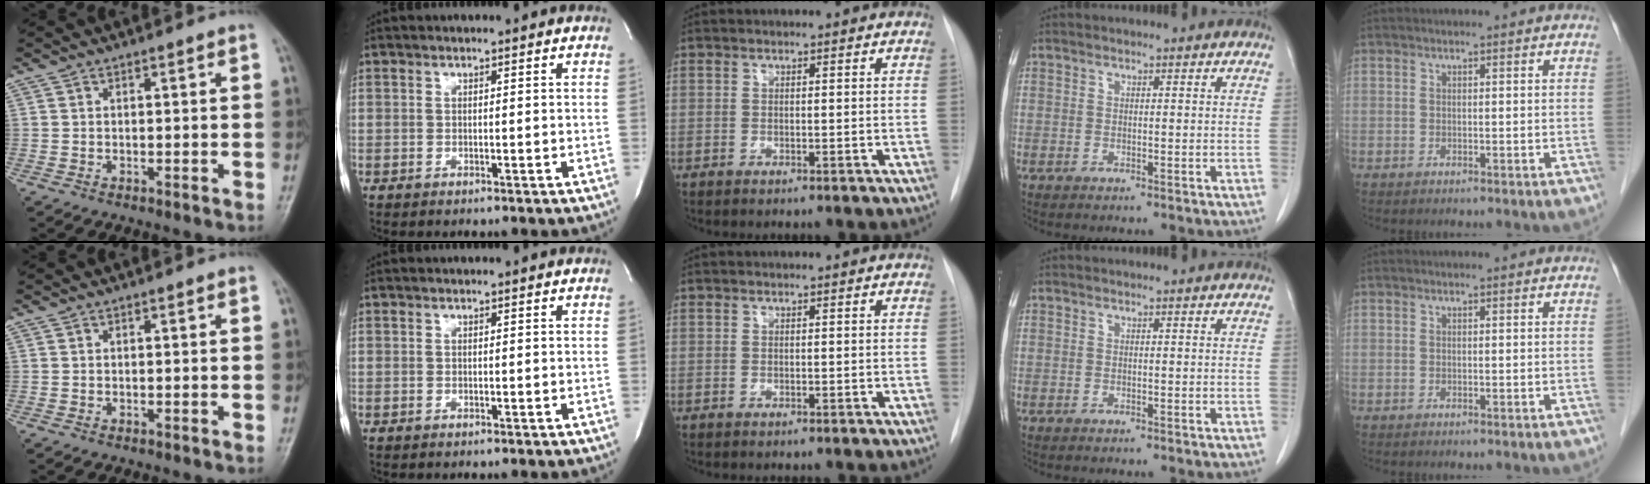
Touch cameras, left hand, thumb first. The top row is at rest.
{}